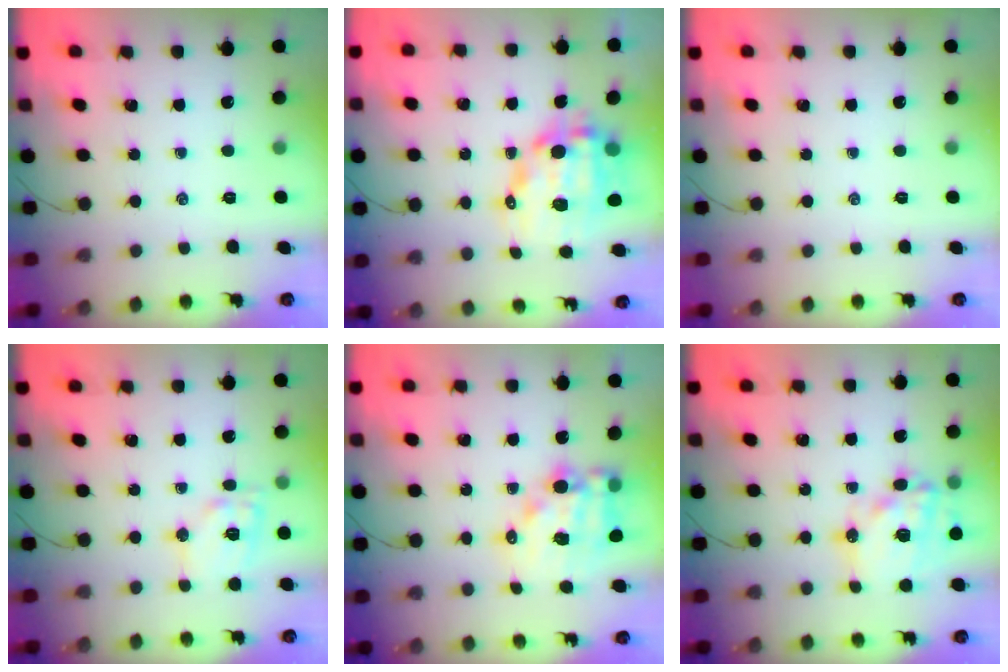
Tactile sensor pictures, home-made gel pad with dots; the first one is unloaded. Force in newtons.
{"total": 14.1, "press": 13.7, "slide": 3.3}
{"total": 0.0}
{"total": 12.2, "press": 12.1, "slide": 1.5}
{"total": 13.9, "press": 13.5, "slide": 3.5}
{"total": 17.7, "press": 17.3, "slide": 3.8}